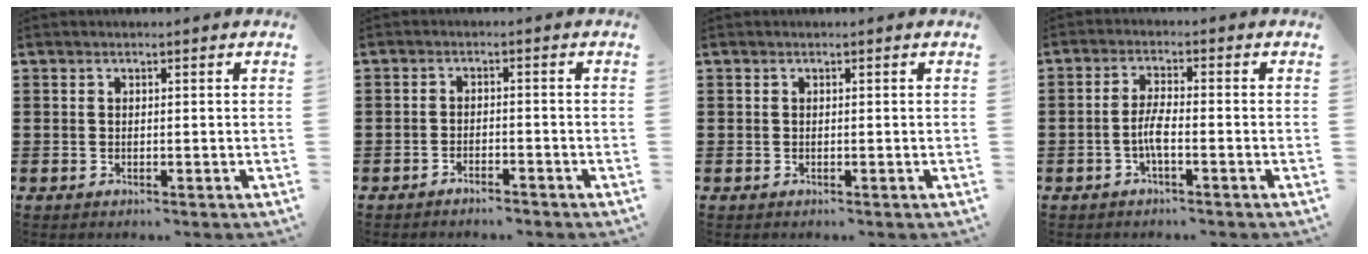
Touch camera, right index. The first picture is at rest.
{"total": 1.8, "force": [-1.8, 0.2, 0.1], "torque": [-0.008, 0.004, -0.038]}
{"total": 0.0}
{"total": 3.7, "force": [-1.5, 0.7, 3.4], "torque": [-0.081, -0.005, -0.034]}